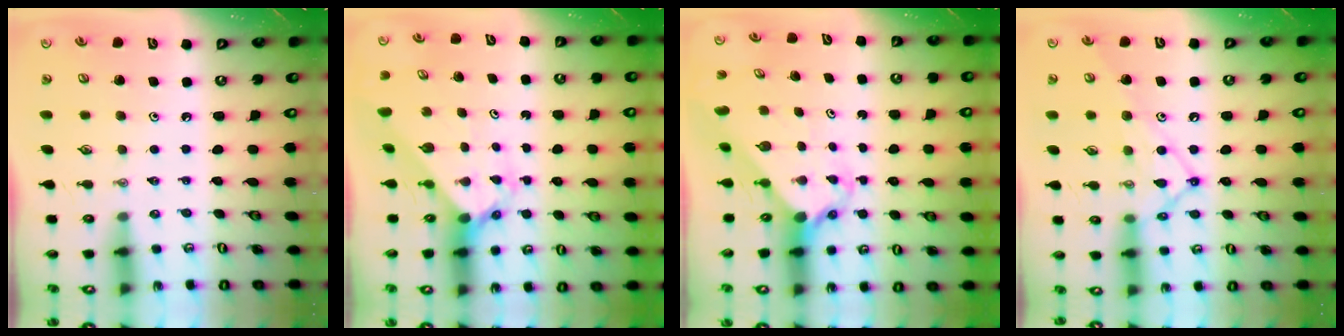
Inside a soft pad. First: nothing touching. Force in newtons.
{"total": 2.4, "press": 2.4, "slide": 0.2}
{"total": 2.3, "press": 2.3, "slide": 0.2}
{"total": 14.0, "press": 14.0, "slide": 1.3}